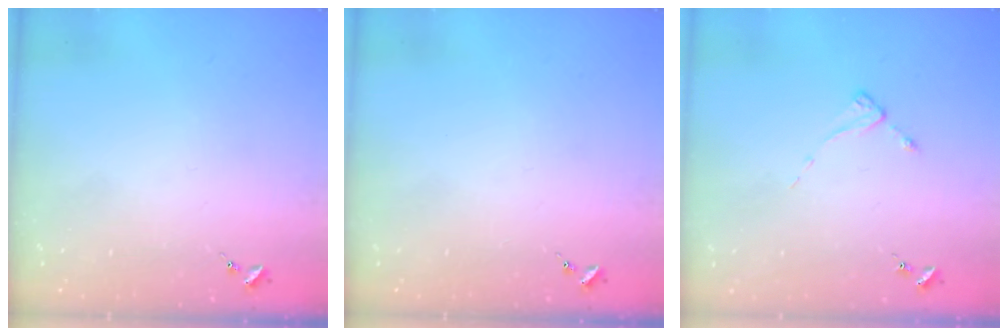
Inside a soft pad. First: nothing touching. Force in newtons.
{"total": 0.0}
{"total": 1.9, "press": 1.8, "slide": 0.3}